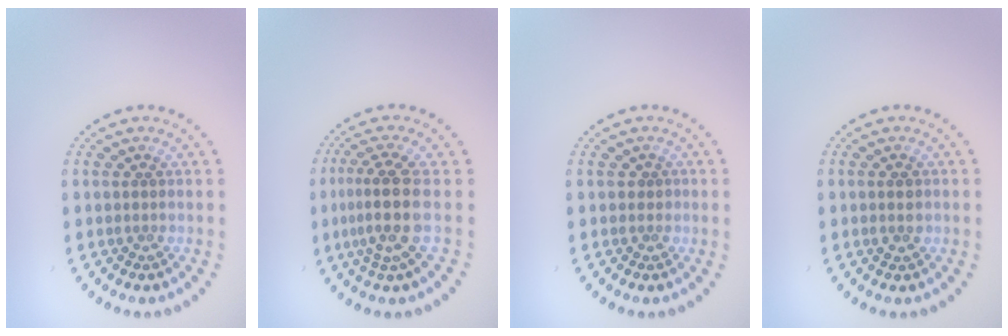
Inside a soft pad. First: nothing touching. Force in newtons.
{"total": 3.8, "press": 3.0, "slide": 2.4}
{"total": 0.6, "press": 0.3, "slide": 0.5}
{"total": 1.6, "press": 1.6, "slide": 0.1}